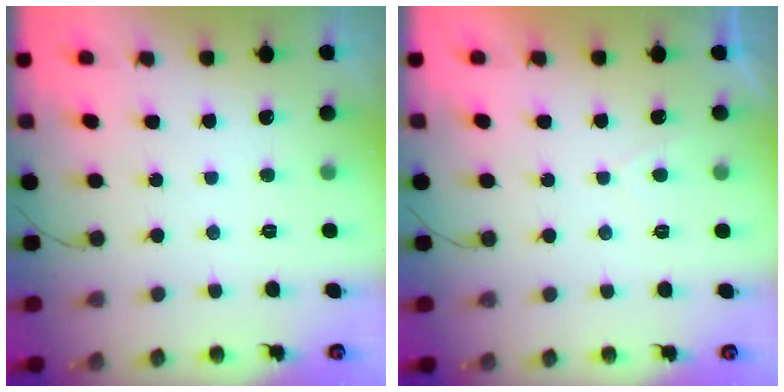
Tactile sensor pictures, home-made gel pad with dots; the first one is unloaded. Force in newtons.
{"total": 0.6, "press": 0.4, "slide": 0.4}